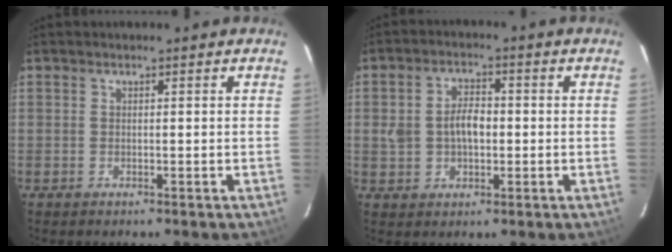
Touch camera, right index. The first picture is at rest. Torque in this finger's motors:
{"motor_torque": [0.04, 0.04, 0.16, 0.08]}